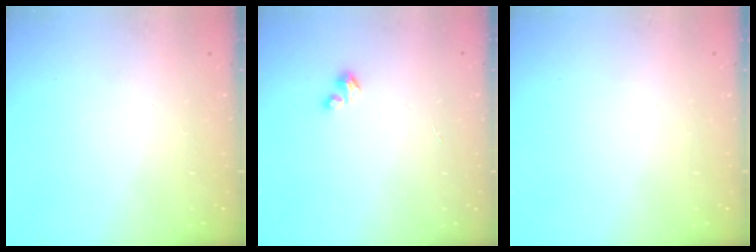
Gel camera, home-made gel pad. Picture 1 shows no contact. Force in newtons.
{"total": 1.7, "press": 1.7, "slide": 0.2}
{"total": 0.0}